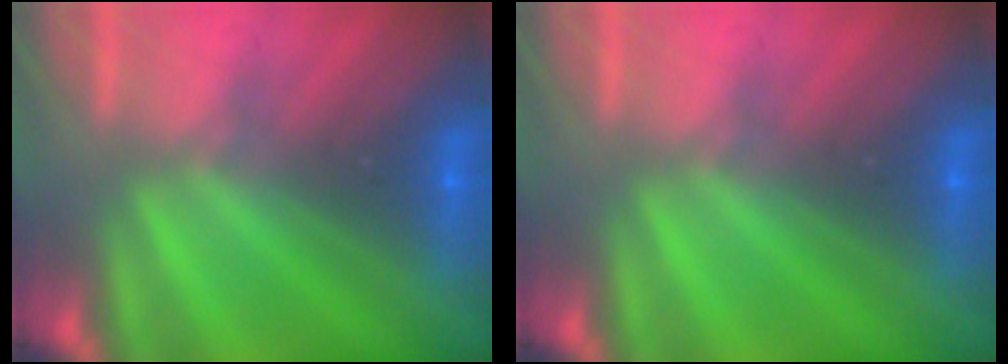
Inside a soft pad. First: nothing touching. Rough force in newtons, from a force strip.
{"total": 0.0}